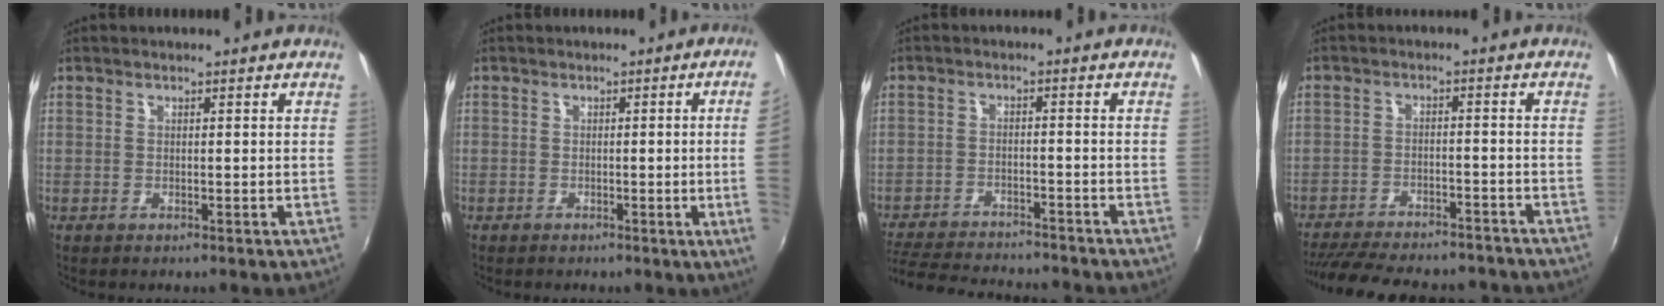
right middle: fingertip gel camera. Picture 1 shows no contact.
{"total": 5.6, "force": [-0.2, -1.6, 5.4], "torque": [-0.075, -0.010, 0.001]}
{"total": 16.1, "force": [-14.3, 3.4, 6.6], "torque": [-0.146, -0.021, -0.216]}
{"total": 20.1, "force": [-17.4, 5.6, 8.3], "torque": [-0.175, -0.015, -0.236]}